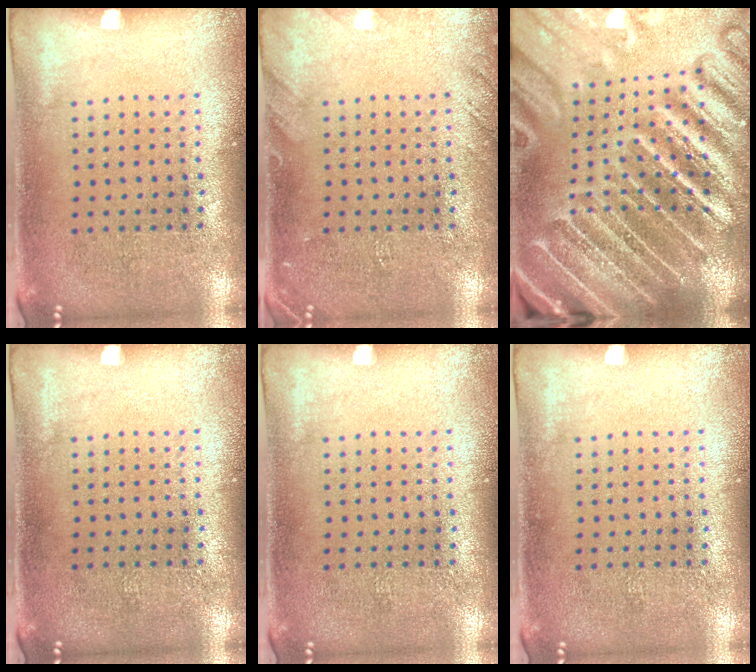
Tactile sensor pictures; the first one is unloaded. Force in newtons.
{"total": 1.6, "press": 1.6, "slide": 0.2}
{"total": 5.5, "press": 4.8, "slide": 2.7}
{"total": 0.0}
{"total": 0.0}
{"total": 0.0}